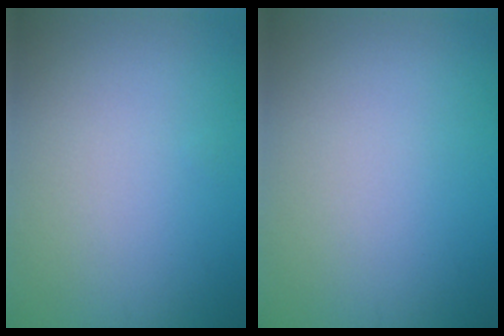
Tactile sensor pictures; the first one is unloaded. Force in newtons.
{"total": 0.0}